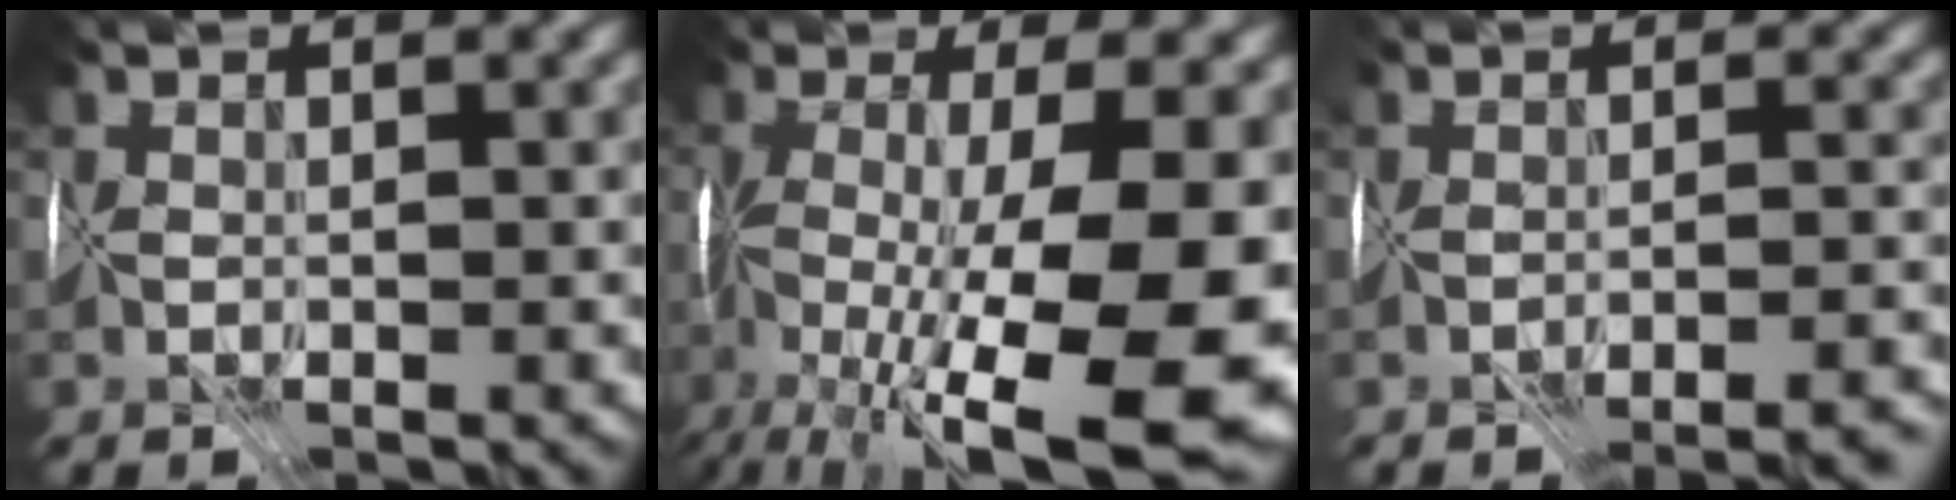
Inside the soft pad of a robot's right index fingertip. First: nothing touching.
{"total": 15.9, "force": [-5.0, 4.9, 14.2], "torque": [-0.251, -0.017, -0.074]}
{"total": 6.8, "force": [-6.4, 0.8, 2.3], "torque": [-0.014, -0.002, -0.067]}